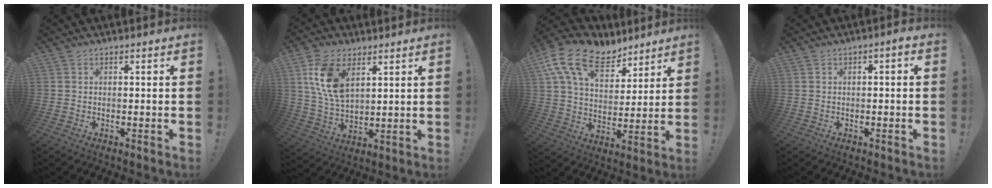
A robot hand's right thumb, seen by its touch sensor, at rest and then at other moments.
{"total": 12.8, "force": [5.9, 7.6, 8.6], "torque": [-0.176, -0.016, 0.109]}
{"total": 17.8, "force": [10.7, 10.0, 10.0], "torque": [-0.178, -0.056, 0.199]}
{"total": 1.7, "force": [-1.2, 0.6, 1.1], "torque": [-0.020, 0.010, -0.021]}